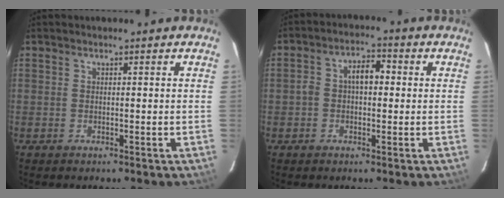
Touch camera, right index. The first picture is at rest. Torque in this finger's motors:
{"motor_torque": [0.12, -0.07, 0.34, 0.09]}